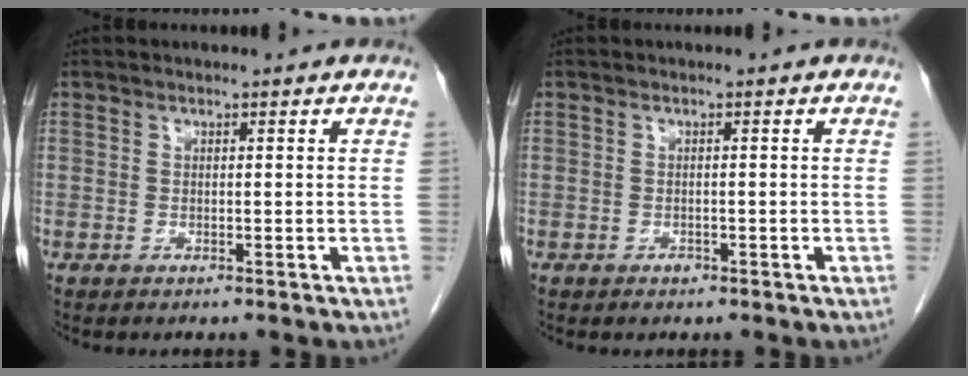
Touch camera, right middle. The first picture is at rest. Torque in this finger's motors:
{"motor_torque": [0.15, -0.02, 0.06, -0.01]}